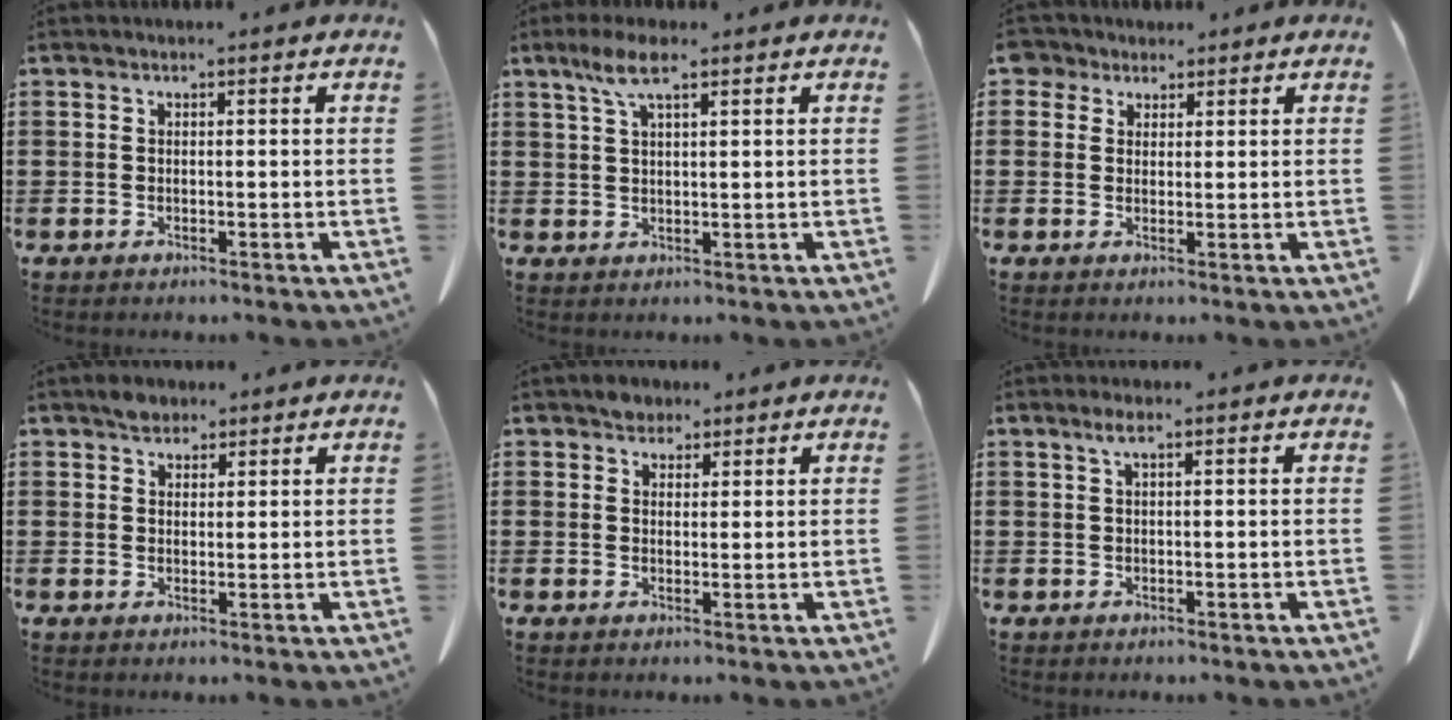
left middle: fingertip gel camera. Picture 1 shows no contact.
{"total": 5.0, "force": [2.7, 1.2, 4.0], "torque": [-0.085, 0.006, 0.048]}
{"total": 3.2, "force": [2.3, 2.1, 0.8], "torque": [-0.019, 0.007, 0.042]}
{"total": 2.6, "force": [2.1, 1.3, 0.5], "torque": [-0.008, 0.001, 0.040]}
{"total": 2.5, "force": [2.1, 1.4, 0.3], "torque": [-0.004, 0.002, 0.040]}
{"total": 1.7, "force": [0.7, 0.3, 1.5], "torque": [-0.032, 0.003, 0.012]}